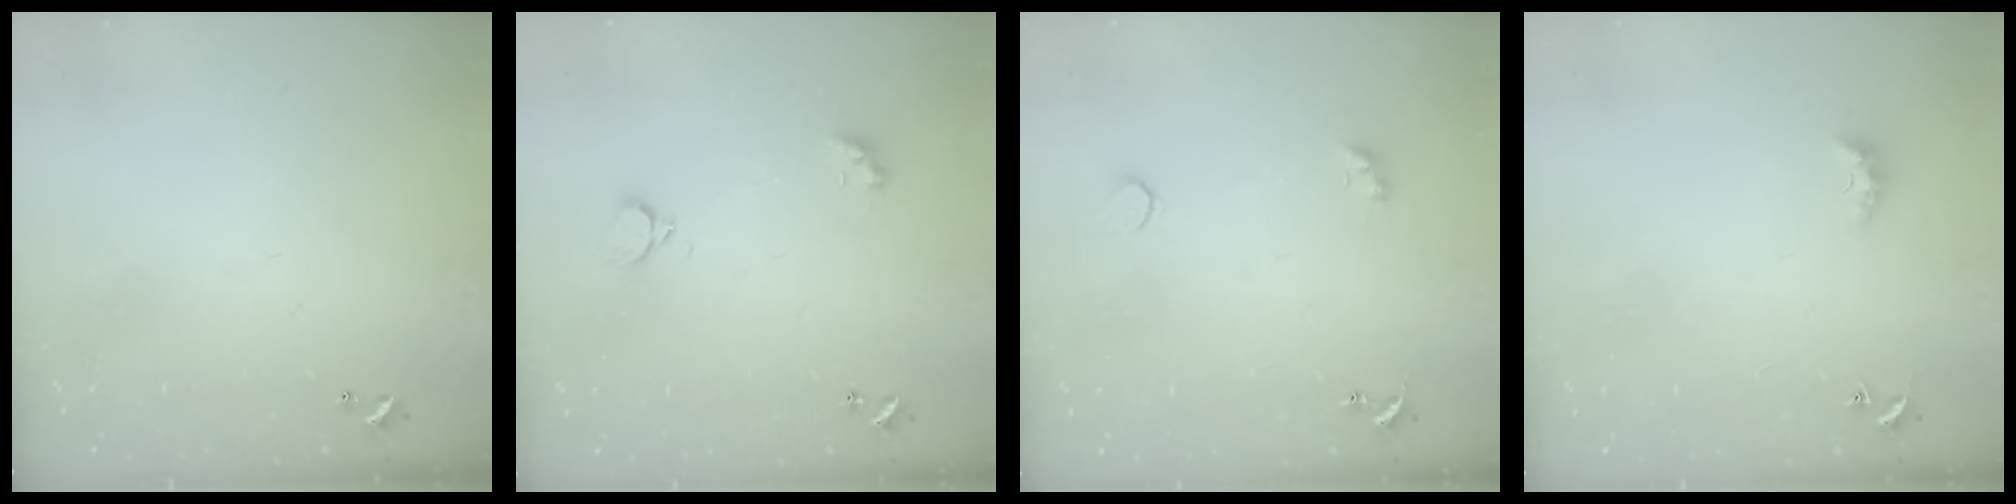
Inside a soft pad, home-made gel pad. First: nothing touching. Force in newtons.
{"total": 2.9, "press": 2.9, "slide": 0.6}
{"total": 2.1, "press": 1.9, "slide": 1.0}
{"total": 2.4, "press": 2.4, "slide": 0.6}